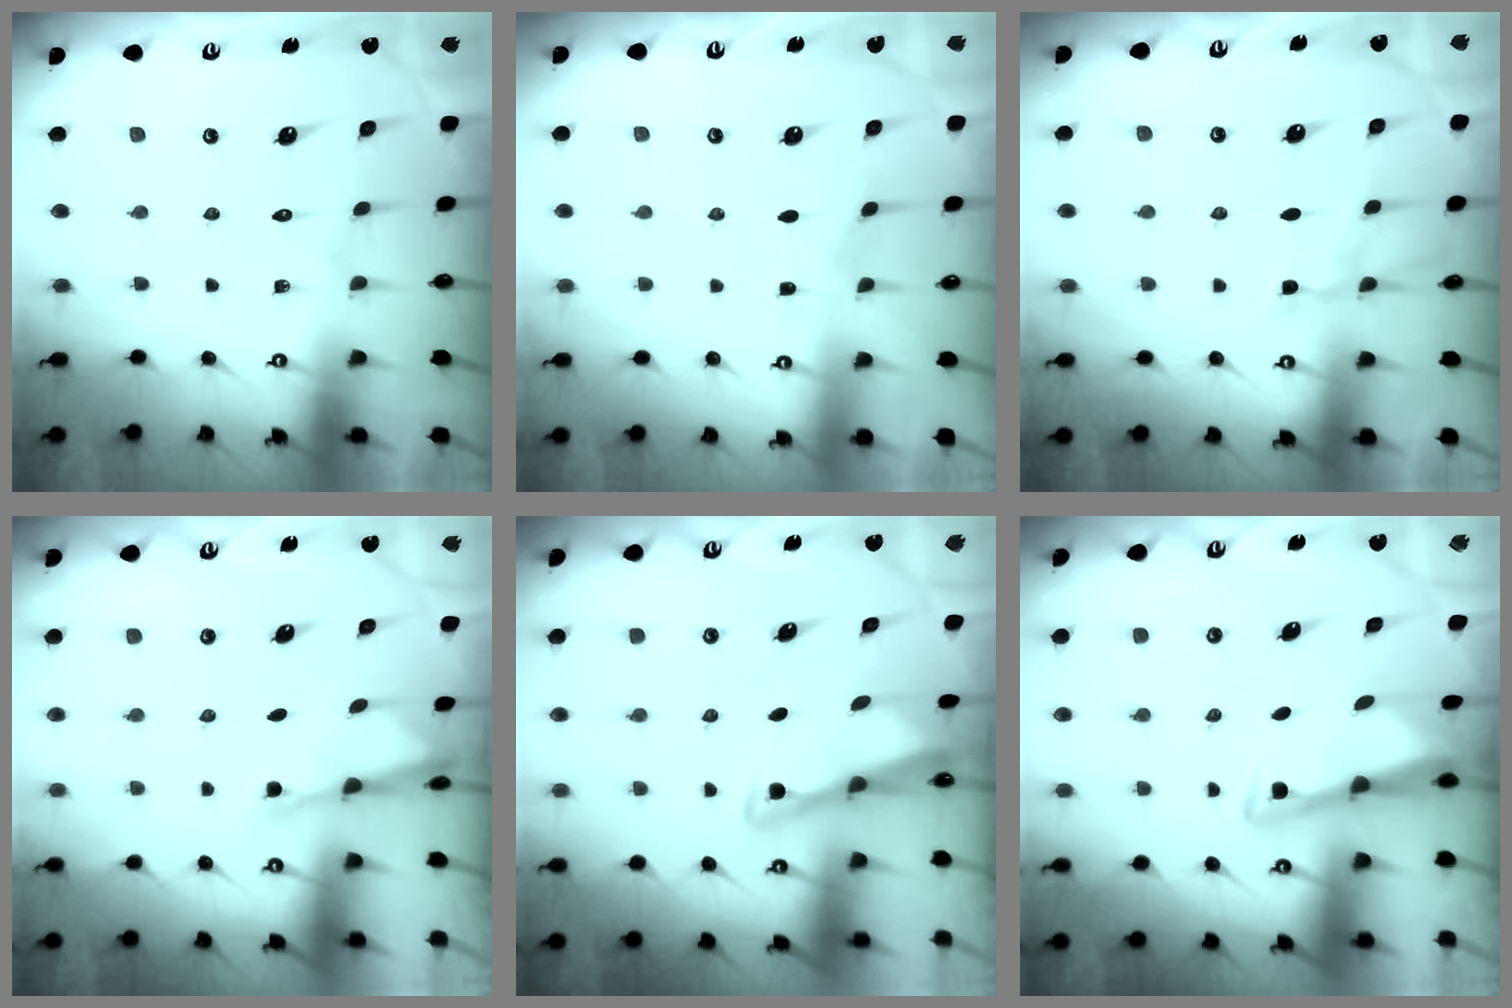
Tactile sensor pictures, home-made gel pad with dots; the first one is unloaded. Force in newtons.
{"total": 2.9, "press": 2.9, "slide": 0.3}
{"total": 5.9, "press": 5.9, "slide": 0.6}
{"total": 2.3, "press": 2.2, "slide": 0.3}
{"total": 2.8, "press": 2.8, "slide": 0.3}
{"total": 3.1, "press": 3.1, "slide": 0.4}